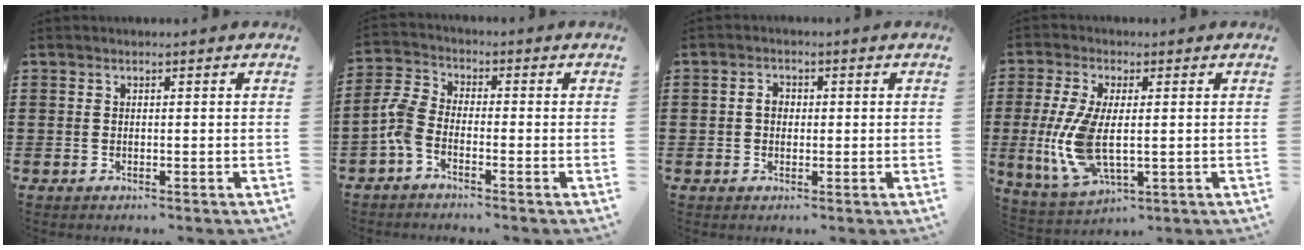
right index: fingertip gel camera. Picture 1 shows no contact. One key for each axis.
{"total": 4.4, "fx": -2.6, "fy": 2.0, "fz": 2.9, "tx": -0.089, "ty": -0.002, "tz": -0.060}
{"total": 2.1, "fx": 0.0, "fy": 1.6, "fz": 1.4, "tx": -0.029, "ty": 0.008, "tz": -0.001}
{"total": 9.9, "fx": -0.4, "fy": 4.4, "fz": 8.8, "tx": -0.210, "ty": -0.020, "tz": -0.008}